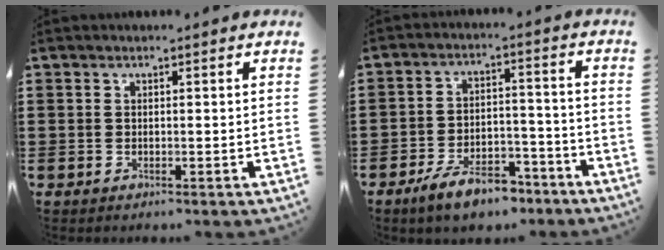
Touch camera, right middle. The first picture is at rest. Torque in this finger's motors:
{"motor_torque": [2.14, 0.00, 0.79, 0.19]}